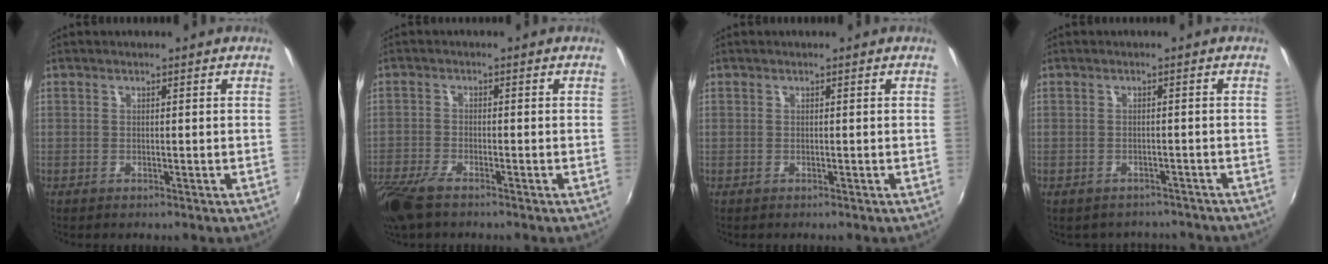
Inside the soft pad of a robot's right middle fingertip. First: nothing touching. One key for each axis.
{"total": 7.9, "fx": -5.8, "fy": 2.3, "fz": 4.8, "tx": -0.127, "ty": -0.032, "tz": -0.115}
{"total": 0.0}
{"total": 5.6, "fx": -4.9, "fy": 2.5, "fz": 1.2, "tx": -0.024, "ty": -0.006, "tz": -0.058}